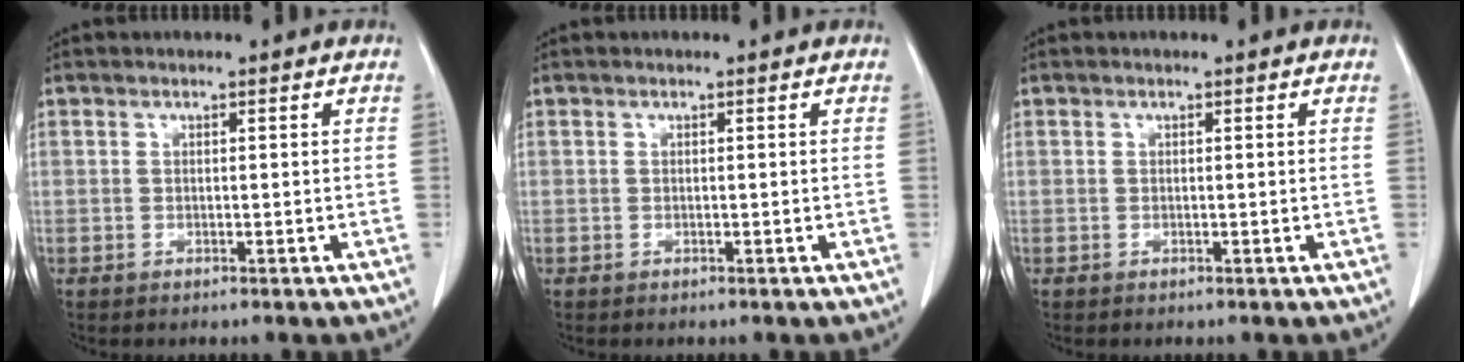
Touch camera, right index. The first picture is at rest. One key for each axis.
{"total": 0.0}
{"total": 0.0}